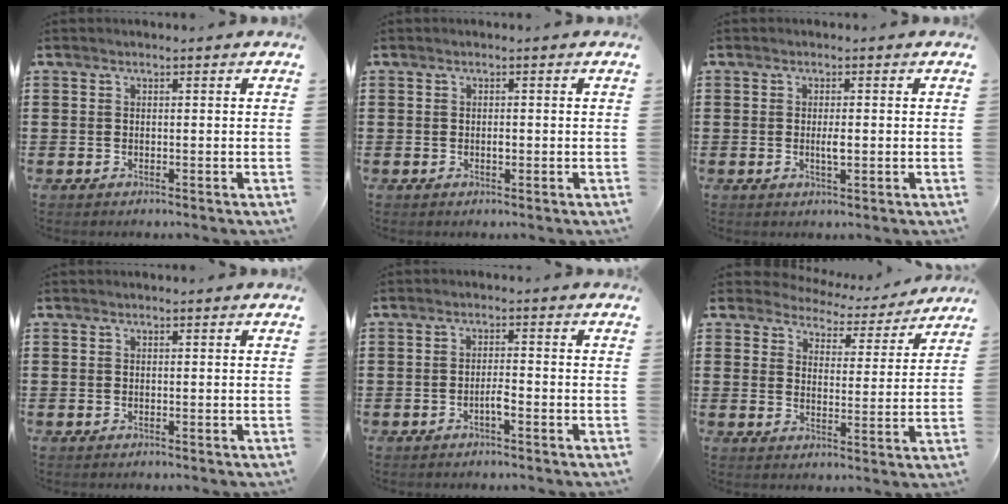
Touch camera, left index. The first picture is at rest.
{"total": 0.8, "force": [-0.1, 0.4, 0.7], "torque": [-0.016, -0.001, -0.002]}
{"total": 2.1, "force": [-0.2, 0.6, 2.0], "torque": [-0.038, 0.000, -0.004]}
{"total": 0.0}
{"total": 2.1, "force": [-1.2, 0.3, 1.7], "torque": [-0.032, 0.004, -0.022]}
{"total": 4.1, "force": [4.1, 0.7, -0.2], "torque": [-0.026, -0.029, 0.068]}